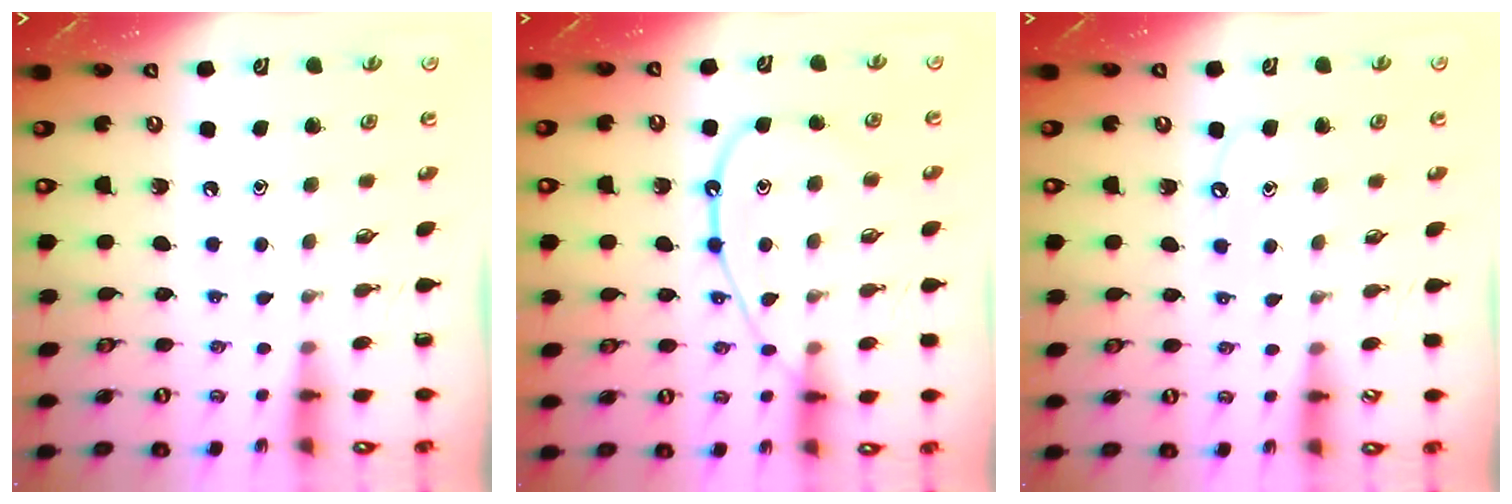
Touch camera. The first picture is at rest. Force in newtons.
{"total": 12.2, "press": 12.1, "slide": 0.8}
{"total": 6.0, "press": 5.9, "slide": 0.6}